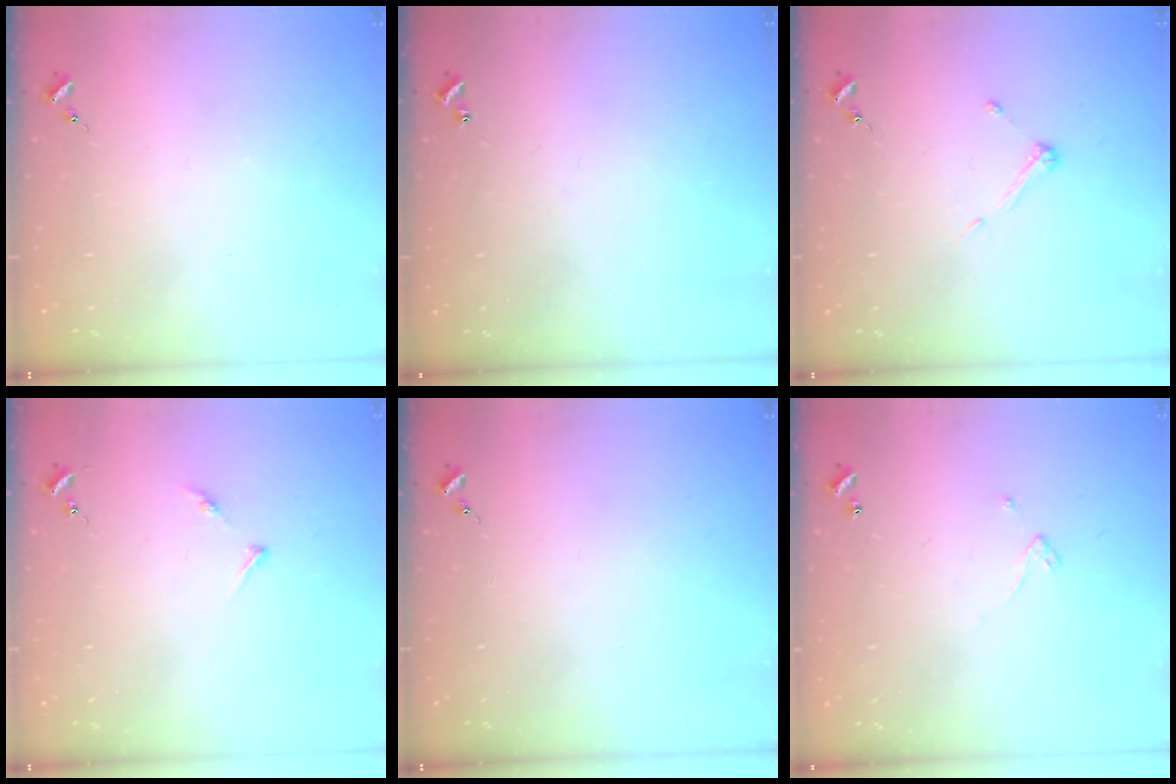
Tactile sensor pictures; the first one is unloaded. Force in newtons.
{"total": 0.9, "press": 0.9, "slide": 0.2}
{"total": 4.3, "press": 4.3, "slide": 0.2}
{"total": 4.0, "press": 3.9, "slide": 0.5}
{"total": 0.0}
{"total": 2.4, "press": 2.4, "slide": 0.2}